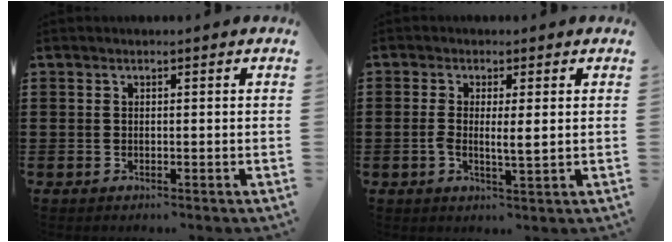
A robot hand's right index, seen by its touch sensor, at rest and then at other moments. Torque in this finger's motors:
{"motor_torque": [-0.09, 0.06, -0.01, 0.01]}